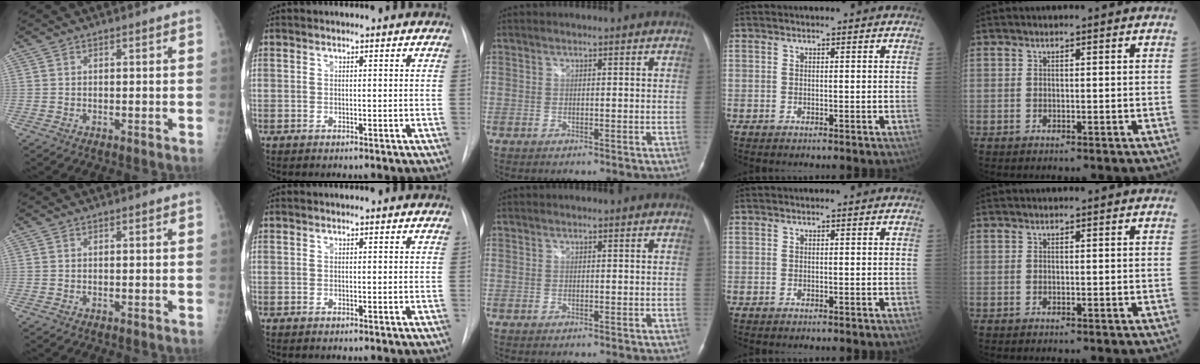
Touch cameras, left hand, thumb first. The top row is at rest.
{}